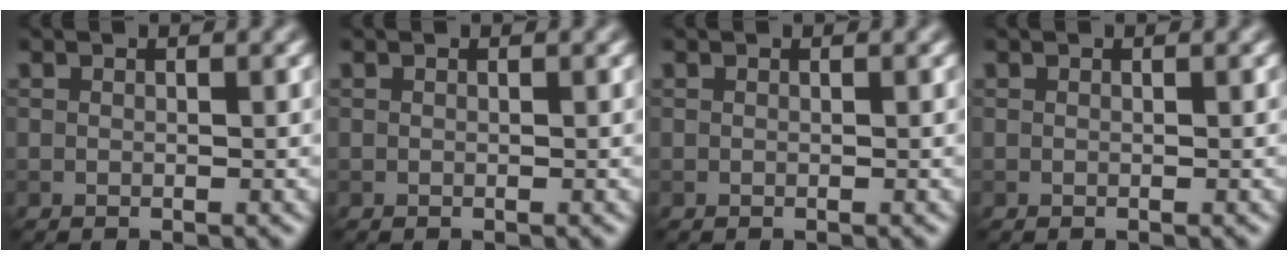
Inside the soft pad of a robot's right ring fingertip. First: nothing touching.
{"total": 0.0}
{"total": 0.0}
{"total": 0.0}